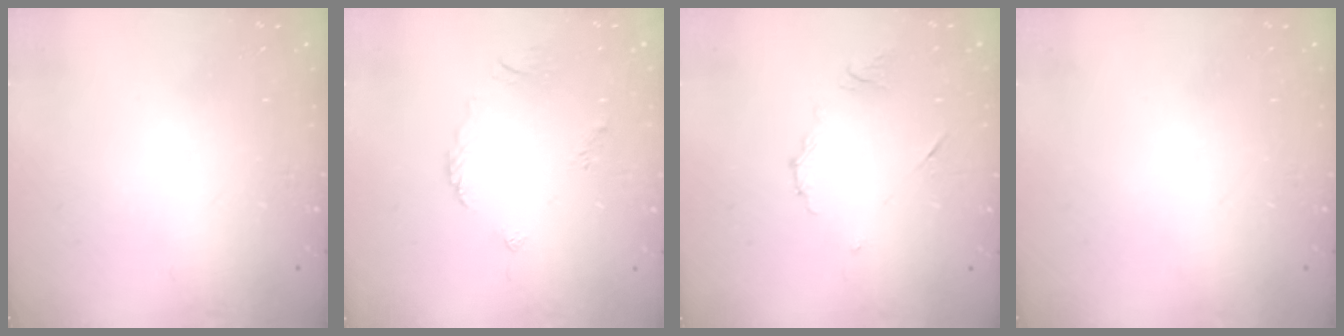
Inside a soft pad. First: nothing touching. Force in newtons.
{"total": 2.2, "press": 2.1, "slide": 0.7}
{"total": 6.1, "press": 6.1, "slide": 0.6}
{"total": 0.0}